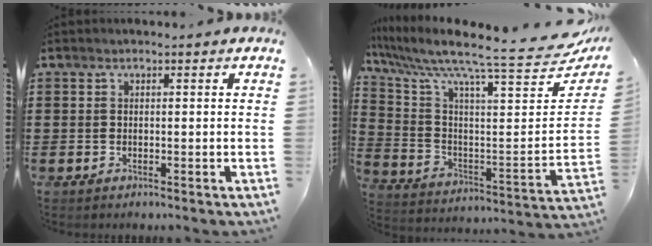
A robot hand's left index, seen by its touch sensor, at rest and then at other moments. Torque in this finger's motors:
{"motor_torque": [1.53, -0.61, 1.06, 0.21]}